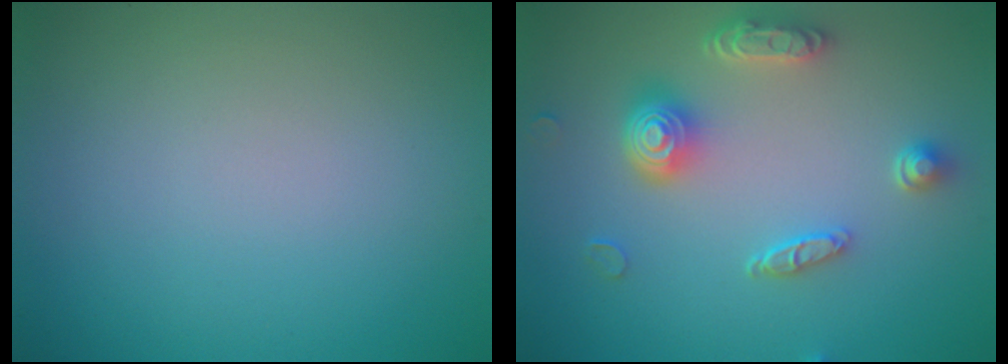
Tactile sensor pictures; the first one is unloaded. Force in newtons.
{"total": 4.6, "press": 3.7, "slide": 2.8}